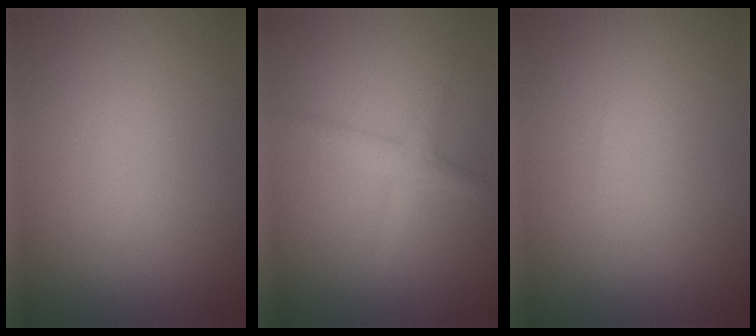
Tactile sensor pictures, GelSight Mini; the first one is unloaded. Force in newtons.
{"total": 2.1, "press": 2.1, "slide": 0.1}
{"total": 0.0}